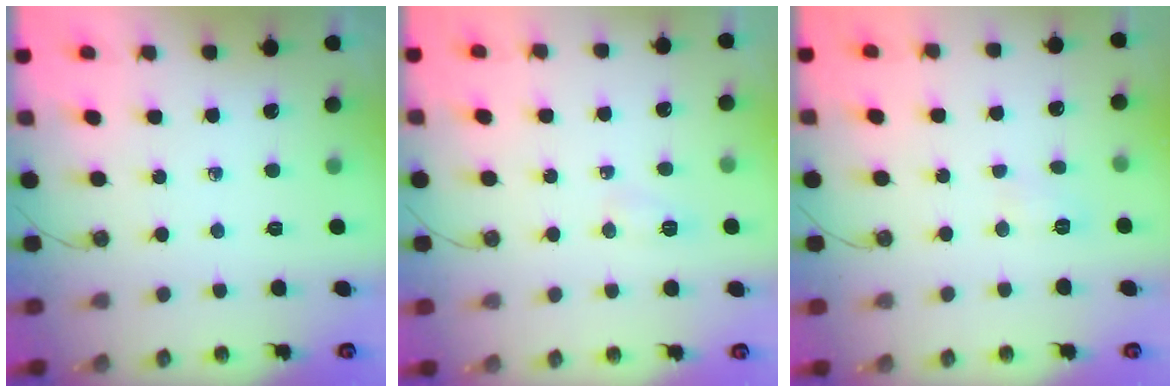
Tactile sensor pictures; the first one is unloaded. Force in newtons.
{"total": 4.8, "press": 4.8, "slide": 0.6}
{"total": 3.9, "press": 3.9, "slide": 0.4}